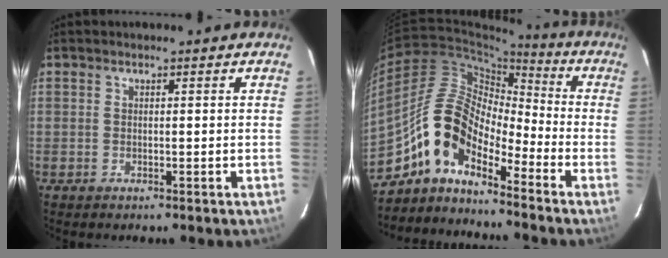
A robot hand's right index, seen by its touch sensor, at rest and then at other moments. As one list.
[{"total": 11.3, "force": [-8.2, 4.5, 6.4], "torque": [-0.109, 0.024, -0.172]}]